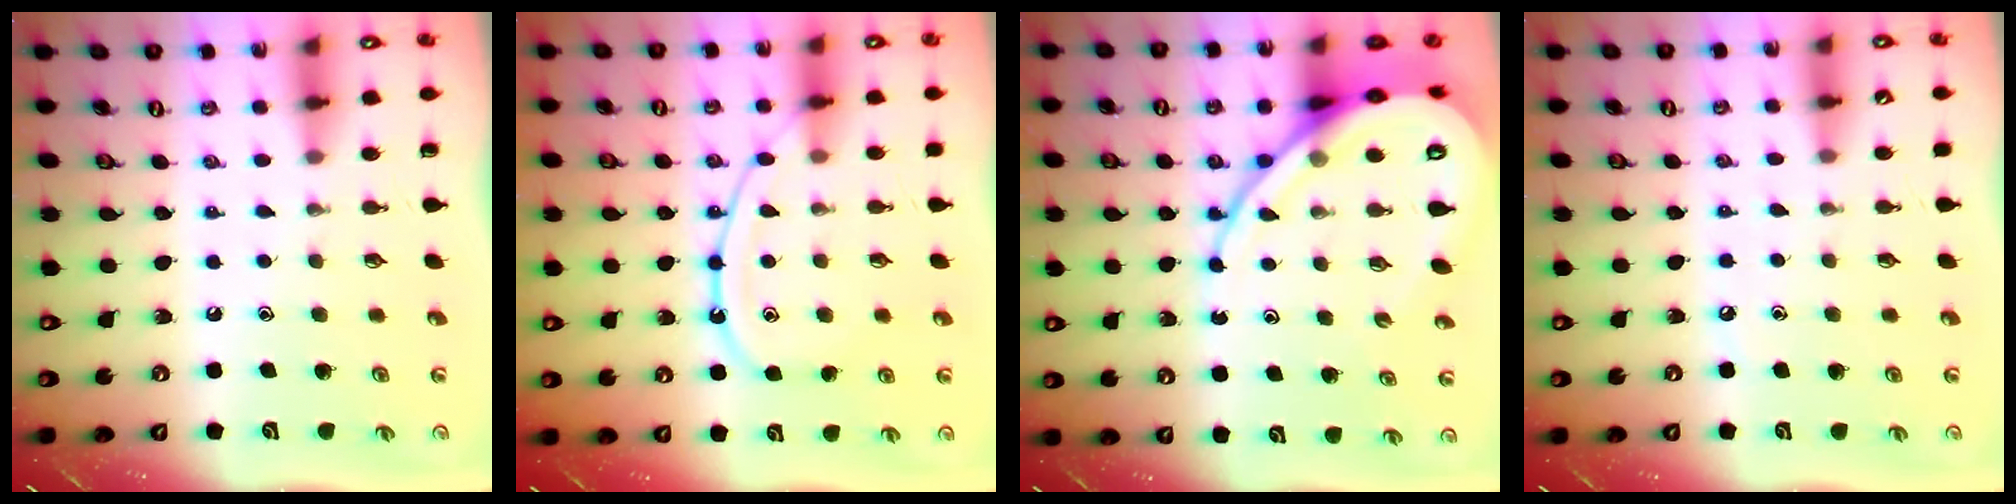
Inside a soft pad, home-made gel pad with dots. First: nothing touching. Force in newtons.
{"total": 11.6, "press": 11.6, "slide": 1.2}
{"total": 16.8, "press": 16.7, "slide": 1.8}
{"total": 3.0, "press": 3.0, "slide": 0.4}